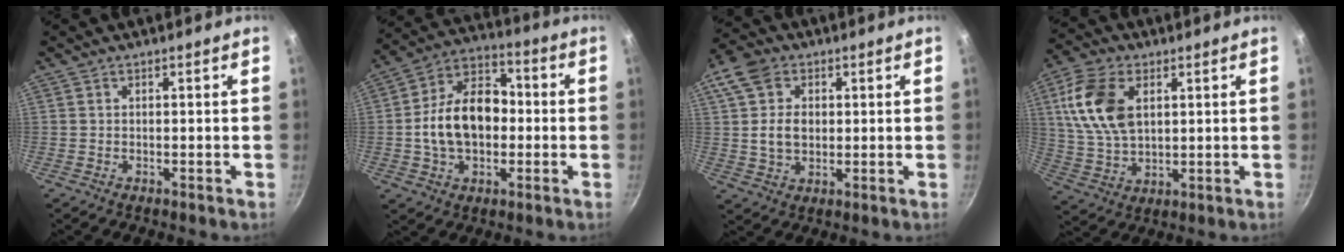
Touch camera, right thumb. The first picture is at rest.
{"total": 15.8, "force": [-1.0, 10.9, 11.4], "torque": [-0.160, 0.036, -0.029]}
{"total": 9.8, "force": [1.6, 7.4, 6.2], "torque": [-0.097, 0.005, 0.021]}
{"total": 13.8, "force": [3.9, 8.5, 10.2], "torque": [-0.186, -0.006, 0.078]}